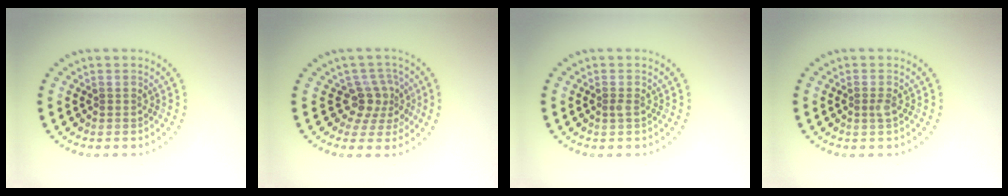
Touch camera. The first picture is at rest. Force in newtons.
{"total": 2.9, "press": 2.2, "slide": 1.9}
{"total": 0.7, "press": 0.5, "slide": 0.5}
{"total": 0.8, "press": 0.6, "slide": 0.6}